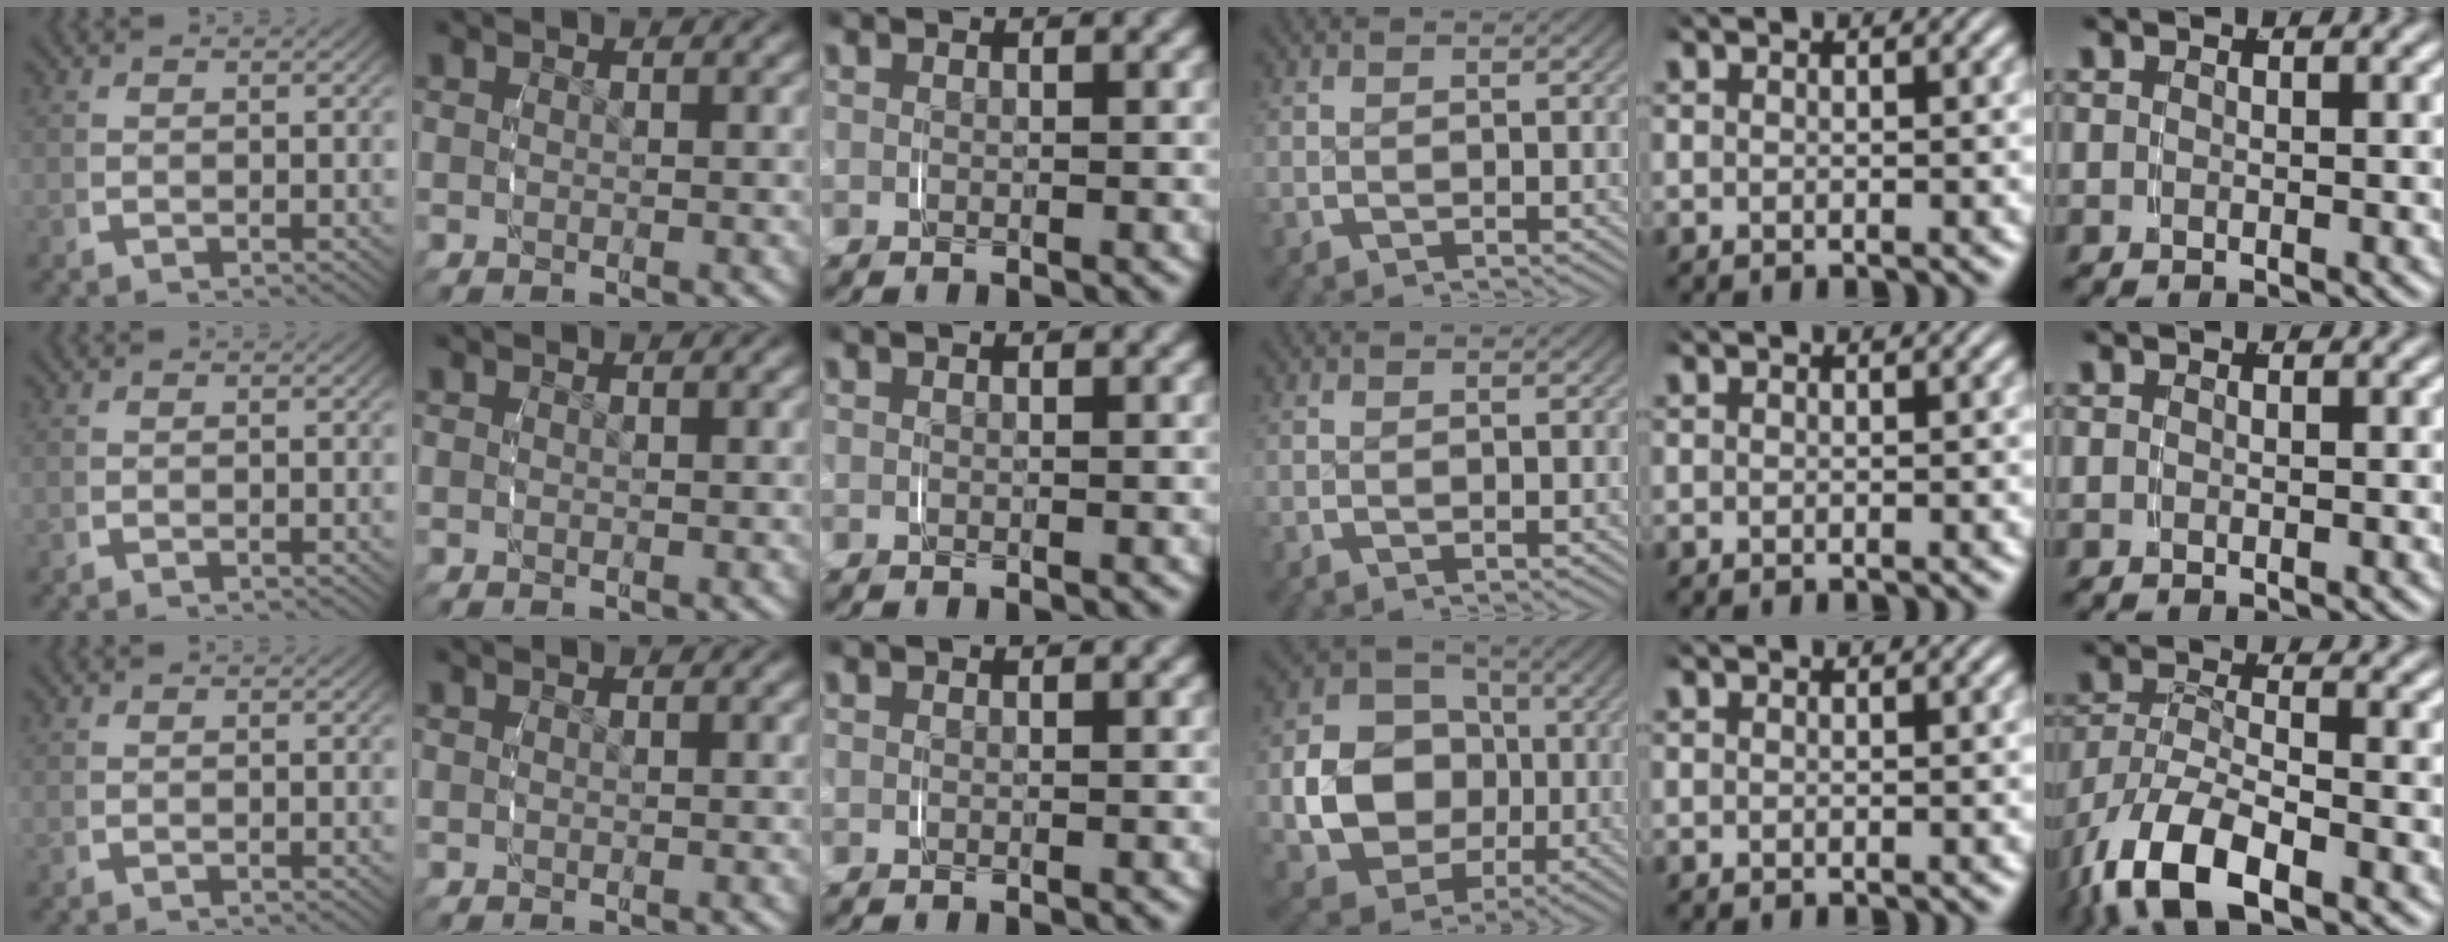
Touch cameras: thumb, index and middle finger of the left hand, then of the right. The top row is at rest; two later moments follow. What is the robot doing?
{"motion": "grasp_and_lifting", "object": "paper"}